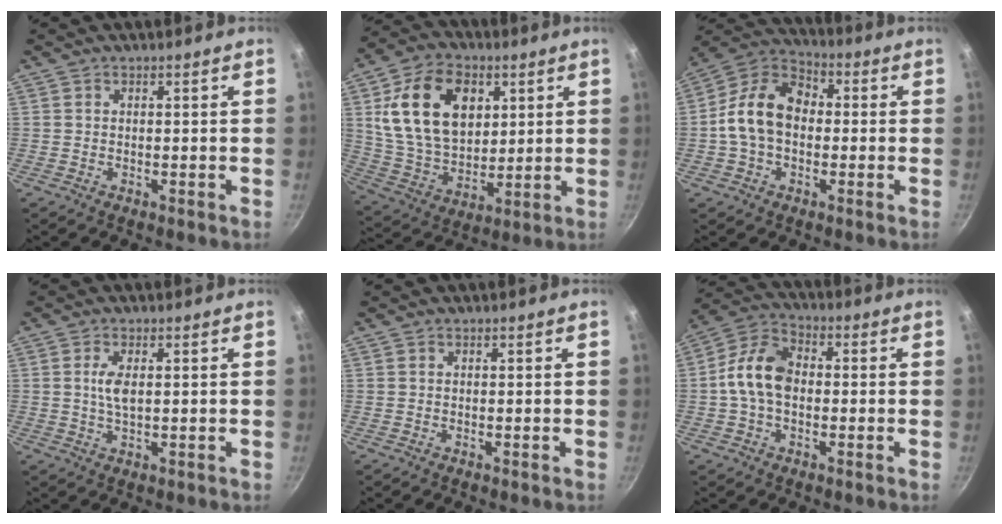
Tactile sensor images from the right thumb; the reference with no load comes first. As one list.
[{"total": 20.1, "force": [5.9, 13.6, 13.6], "torque": [-0.215, -0.011, 0.112]}, {"total": 13.4, "force": [-0.5, 9.7, 9.3], "torque": [-0.137, 0.039, -0.030]}, {"total": 3.6, "force": [0.7, 1.5, 3.2], "torque": [-0.065, 0.000, 0.013]}, {"total": 0.0}, {"total": 10.8, "force": [-0.3, 7.3, 7.9], "torque": [-0.129, 0.031, -0.023]}]